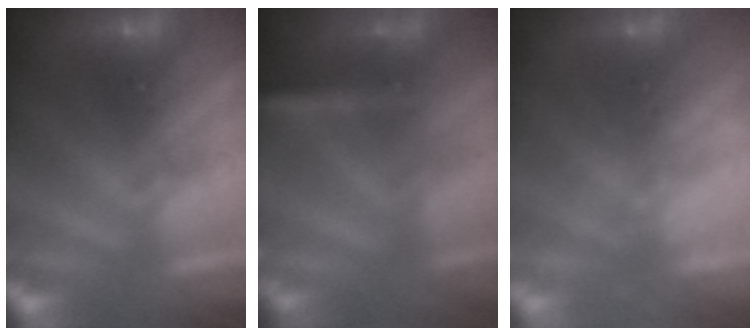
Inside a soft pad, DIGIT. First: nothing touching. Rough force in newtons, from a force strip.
{"total": 2.9}
{"total": 2.3}